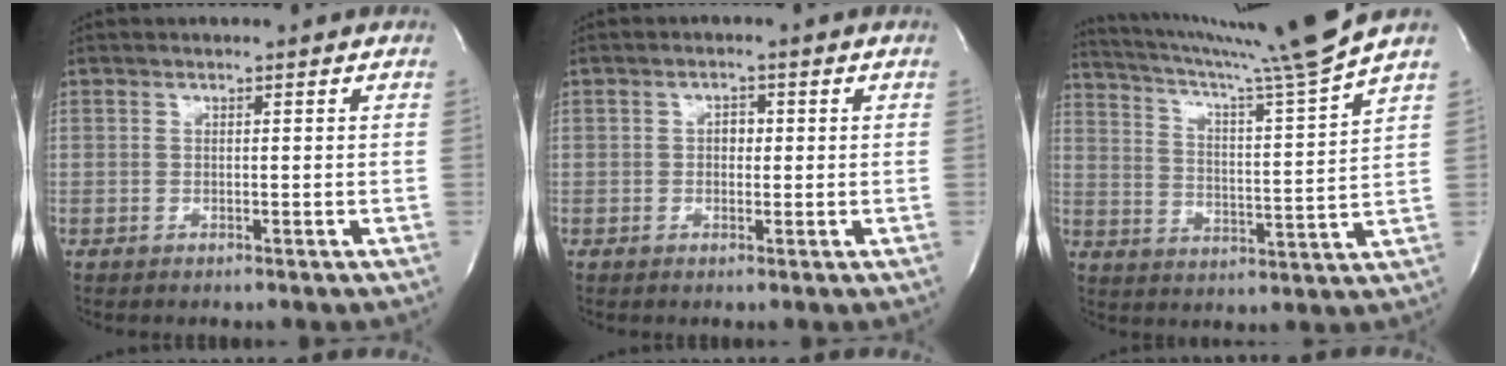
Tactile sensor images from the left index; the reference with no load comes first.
{"total": 1.8, "force": [0.1, 1.2, 1.3], "torque": [-0.020, 0.004, 0.001]}
{"total": 15.0, "force": [13.4, -3.9, 5.4], "torque": [-0.101, -0.052, 0.207]}